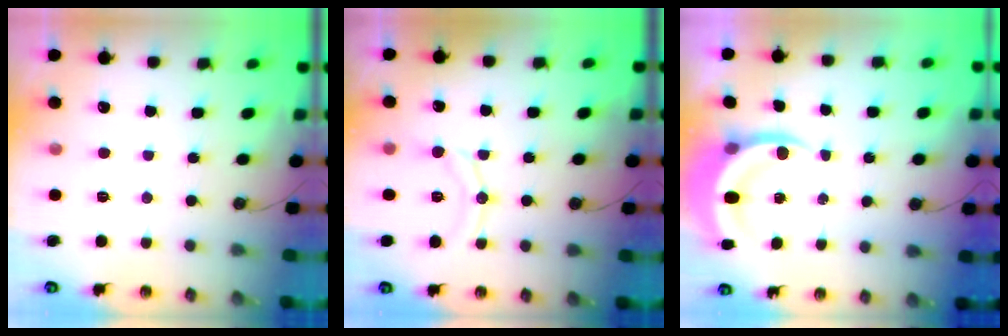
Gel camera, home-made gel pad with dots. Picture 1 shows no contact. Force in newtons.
{"total": 10.3, "press": 10.3, "slide": 0.6}
{"total": 5.5, "press": 5.4, "slide": 0.5}